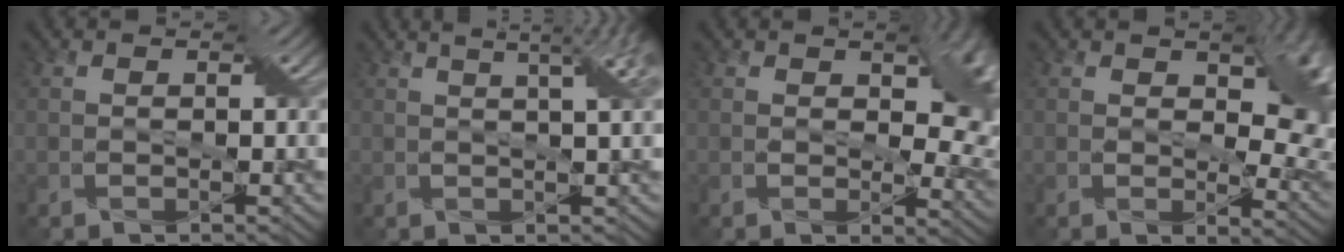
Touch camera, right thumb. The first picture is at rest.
{"total": 7.6, "force": [3.8, 2.3, 6.2], "torque": [-0.063, 0.038, 0.025]}
{"total": 8.5, "force": [2.0, 4.9, 6.7], "torque": [-0.085, -0.007, 0.029]}
{"total": 9.5, "force": [2.6, 5.2, 7.6], "torque": [-0.099, -0.008, 0.042]}